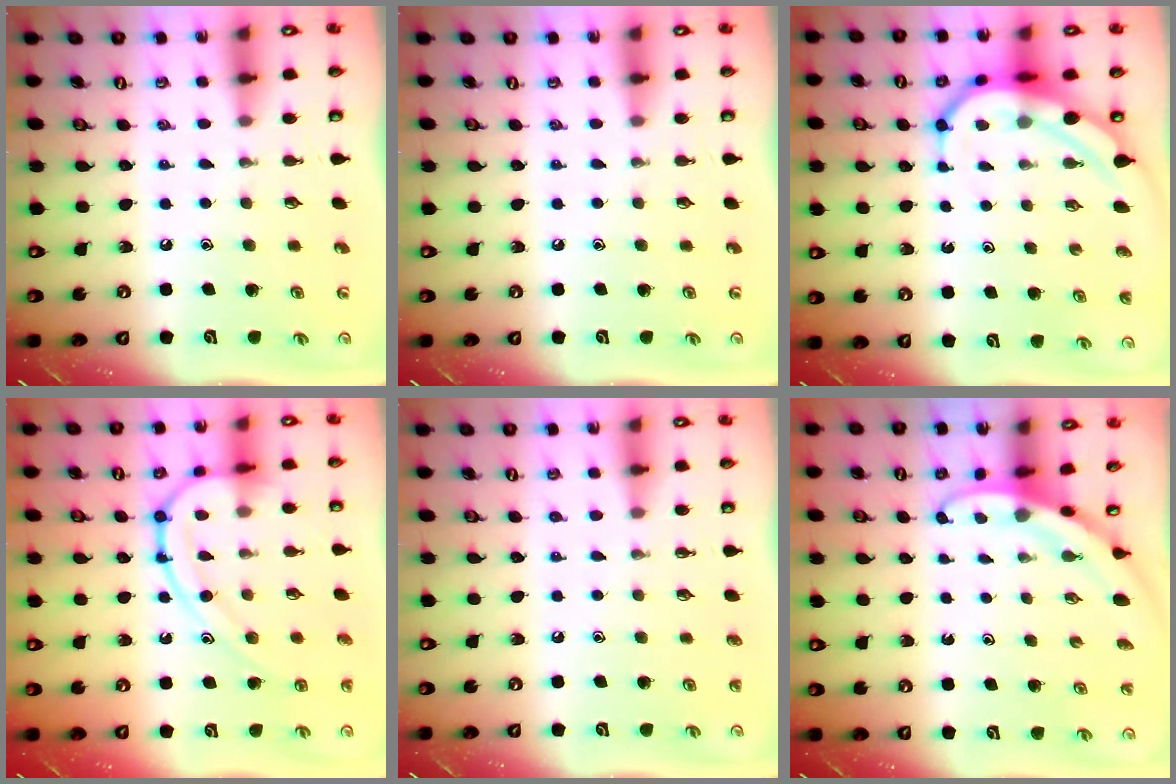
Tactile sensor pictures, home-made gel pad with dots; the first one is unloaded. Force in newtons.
{"total": 0.0}
{"total": 8.4, "press": 8.4, "slide": 0.8}
{"total": 13.2, "press": 13.2, "slide": 0.3}
{"total": 0.7, "press": 0.7, "slide": 0.0}
{"total": 3.0, "press": 3.0, "slide": 0.1}